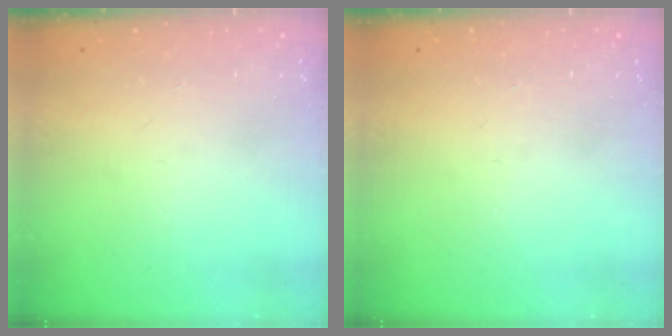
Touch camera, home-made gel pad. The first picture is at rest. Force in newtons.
{"total": 0.0}